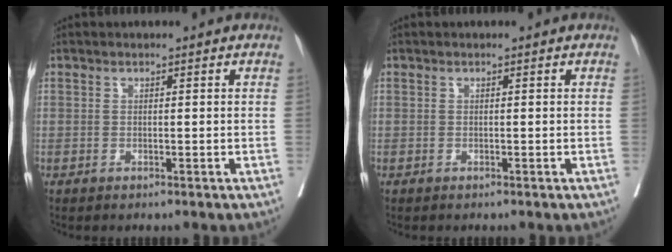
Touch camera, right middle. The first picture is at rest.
{"total": 0.0}